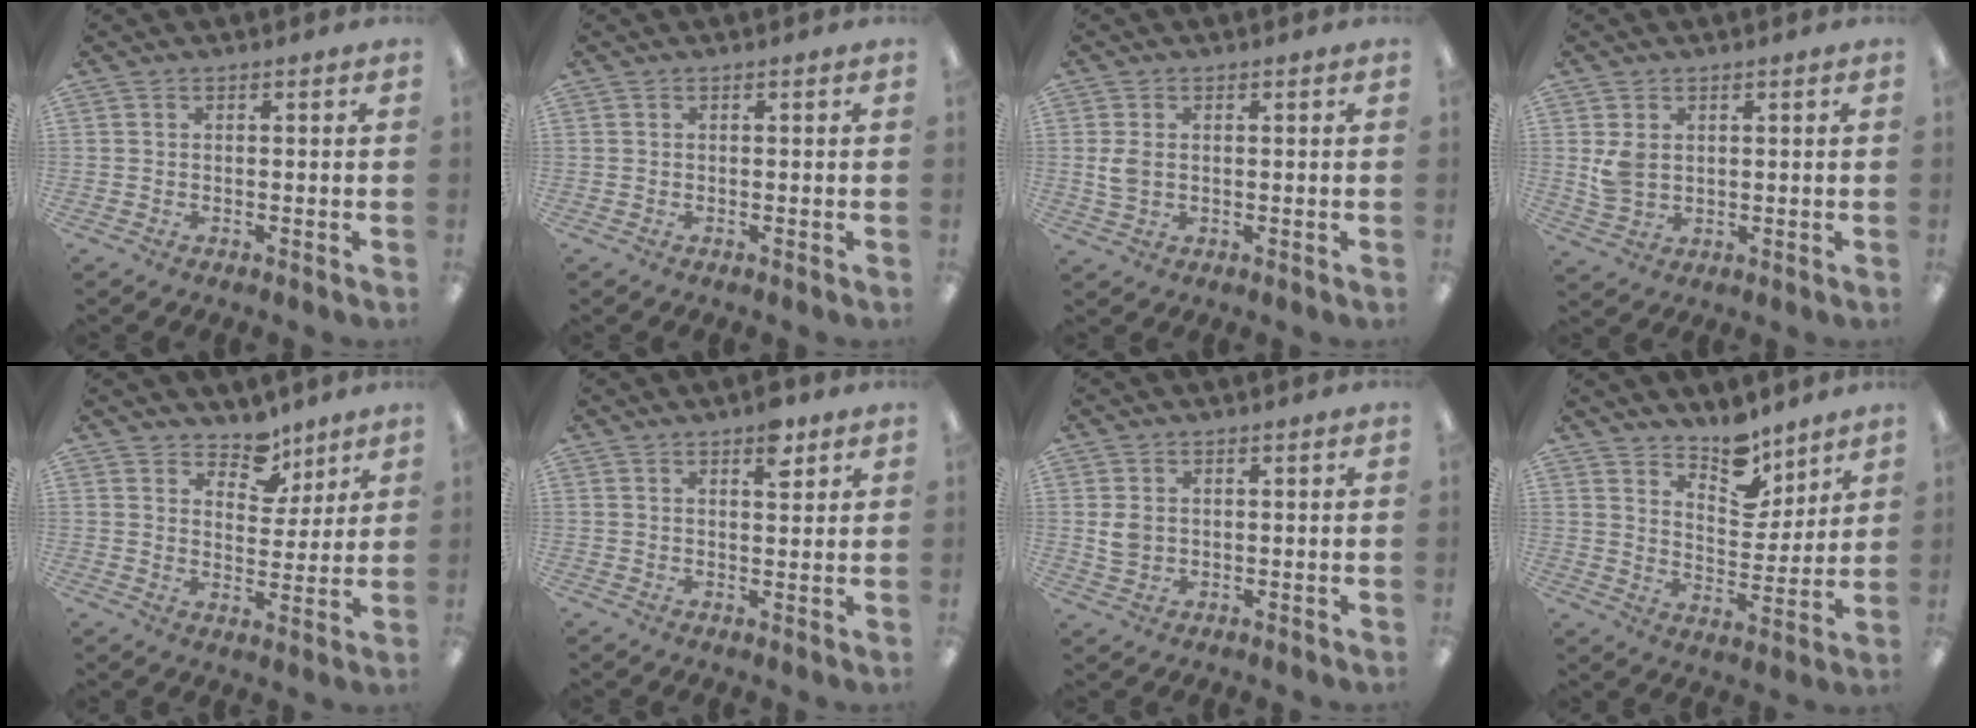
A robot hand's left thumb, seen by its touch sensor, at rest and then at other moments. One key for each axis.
{"total": 0.0}
{"total": 3.6, "fx": 0.3, "fy": 2.3, "fz": 2.7, "tx": -0.067, "ty": 0.000, "tz": 0.001}
{"total": 4.9, "fx": 1.5, "fy": 3.6, "fz": 3.0, "tx": -0.052, "ty": 0.001, "tz": 0.030}
{"total": 8.3, "fx": 6.6, "fy": 4.7, "fz": 2.0, "tx": -0.029, "ty": -0.044, "tz": 0.119}
{"total": 5.3, "fx": 3.4, "fy": 2.1, "fz": 3.4, "tx": -0.034, "ty": -0.017, "tz": 0.052}
{"total": 3.4, "fx": 0.8, "fy": 2.8, "fz": 1.8, "tx": -0.029, "ty": 0.001, "tz": 0.014}
{"total": 10.5, "fx": 8.9, "fy": 4.8, "fz": 3.1, "tx": -0.037, "ty": -0.068, "tz": 0.163}